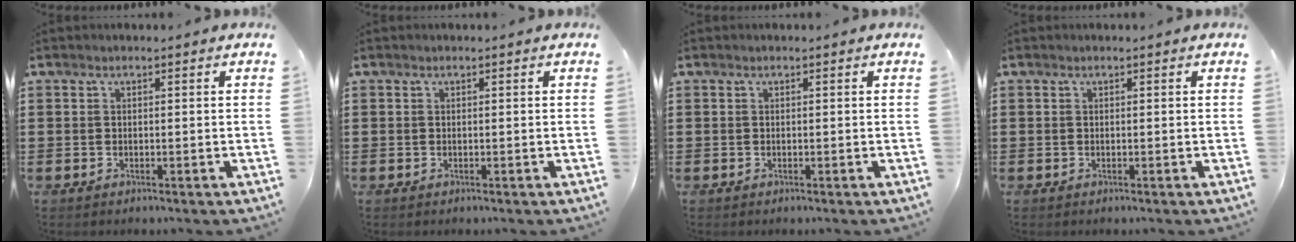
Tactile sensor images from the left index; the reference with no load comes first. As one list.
[{"total": 0.0}, {"total": 0.0}, {"total": 0.0}]